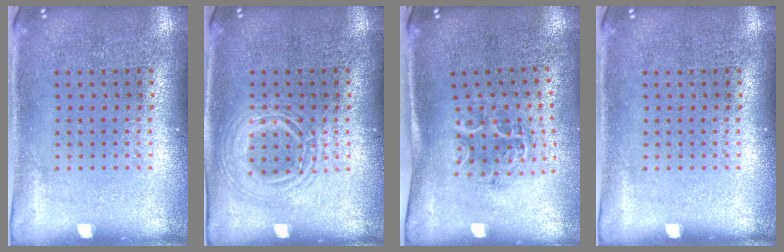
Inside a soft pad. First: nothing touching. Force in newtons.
{"total": 1.3, "press": 1.3, "slide": 0.1}
{"total": 1.1, "press": 1.1, "slide": 0.2}
{"total": 0.0}